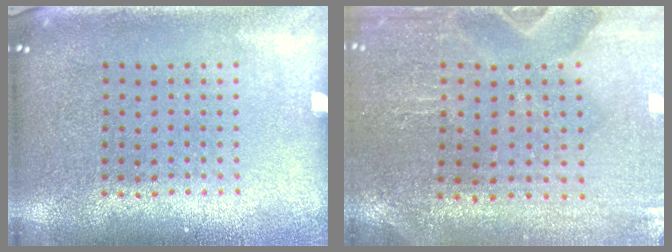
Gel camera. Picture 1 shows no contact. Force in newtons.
{"total": 0.6, "press": 0.6, "slide": 0.0}